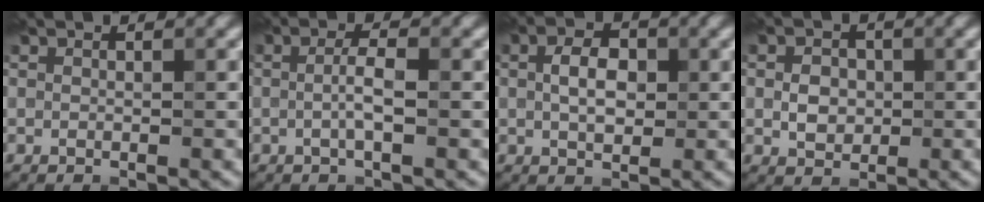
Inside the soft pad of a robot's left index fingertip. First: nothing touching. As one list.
[{"total": 1.7, "force": [-0.3, 0.1, 1.7], "torque": [-0.034, 0.005, -0.010]}, {"total": 2.9, "force": [0.4, 1.7, 2.3], "torque": [-0.046, 0.004, 0.004]}, {"total": 2.1, "force": [0.0, 1.7, 1.1], "torque": [-0.018, 0.000, -0.004]}]